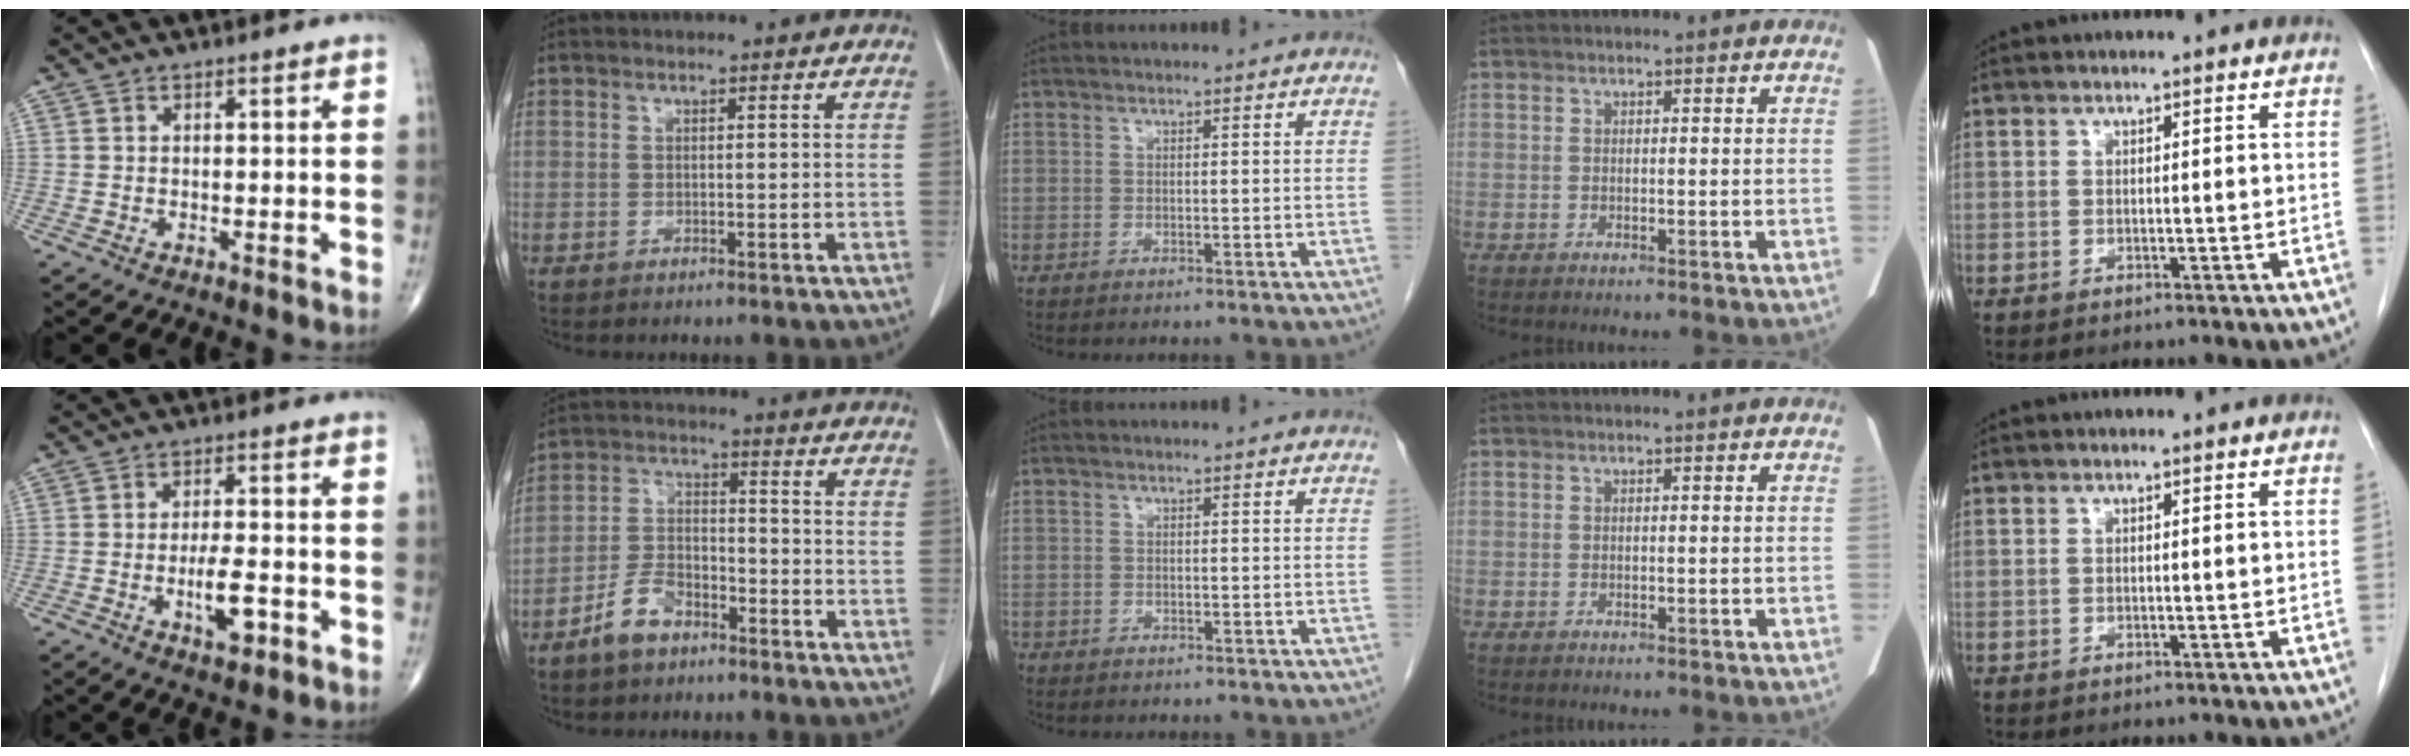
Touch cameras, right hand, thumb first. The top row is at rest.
{"thumb": {"total": 6.4, "force": [-2.3, 2.3, 5.6], "torque": [-0.088, 0.008, -0.035]}, "index": {"total": 6.7, "force": [-4.5, 3.6, 3.3], "torque": [-0.076, 0.012, -0.085]}, "middle": {"total": 1.5, "force": [-1.2, 0.8, 0.3], "torque": [-0.014, -0.001, -0.019]}}